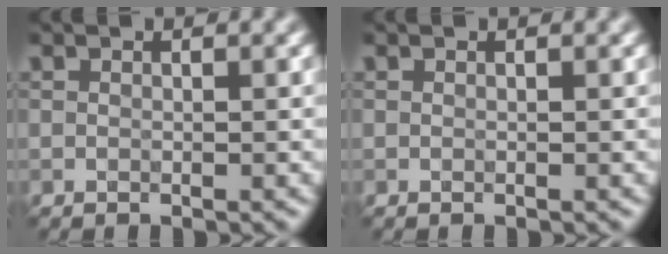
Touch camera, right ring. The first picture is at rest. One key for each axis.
{"total": 0.0}